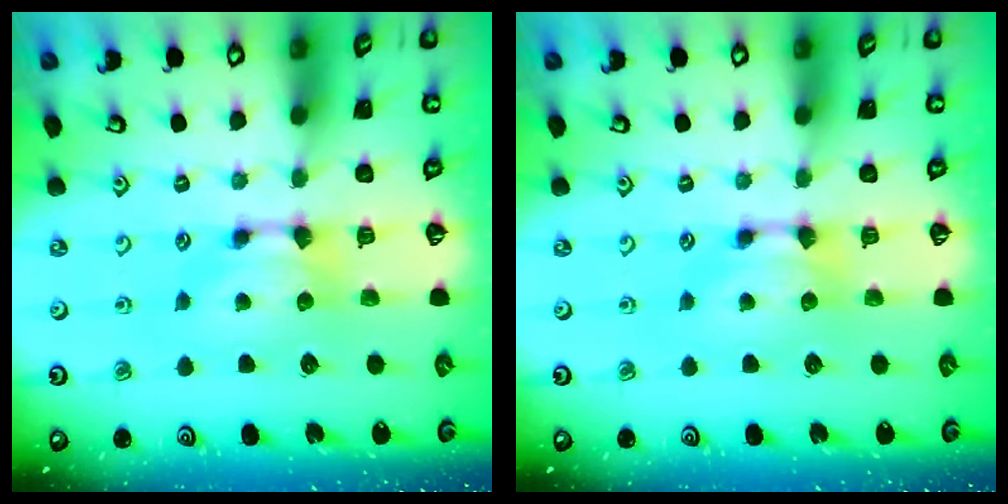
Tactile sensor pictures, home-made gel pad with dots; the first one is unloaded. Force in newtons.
{"total": 0.0}